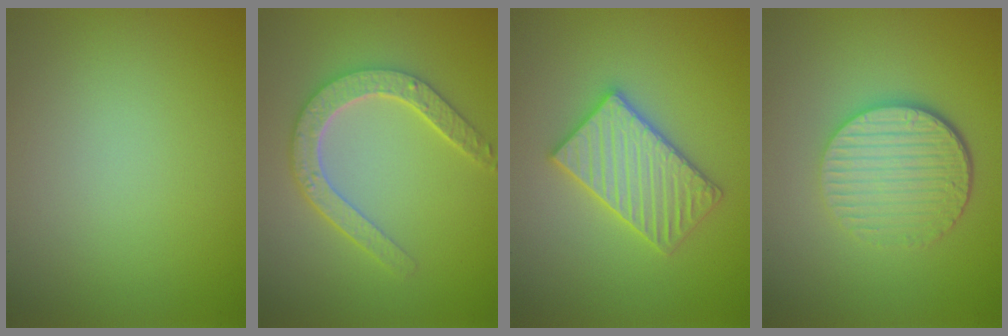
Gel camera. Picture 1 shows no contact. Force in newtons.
{"total": 4.6, "press": 3.7, "slide": 2.7}
{"total": 4.1, "press": 4.0, "slide": 0.7}
{"total": 5.5, "press": 4.0, "slide": 3.9}